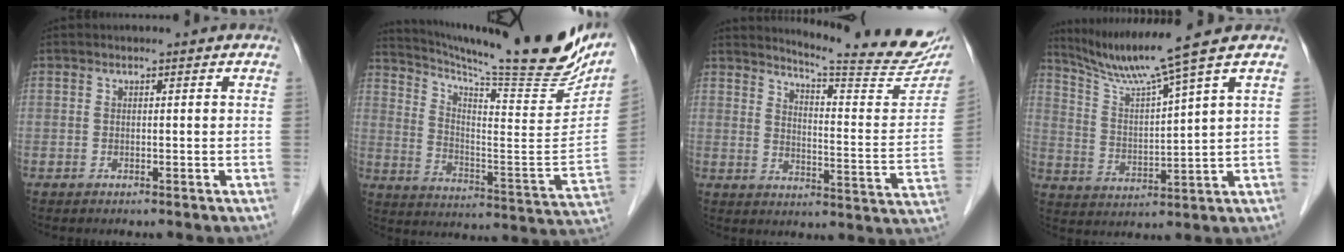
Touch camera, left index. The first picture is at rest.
{"total": 24.1, "force": [21.2, 0.6, 11.5], "torque": [-0.190, -0.077, 0.303]}
{"total": 19.8, "force": [18.4, 0.6, 7.4], "torque": [-0.108, -0.092, 0.220]}
{"total": 9.1, "force": [7.4, -2.8, 4.4], "torque": [-0.083, -0.011, 0.144]}